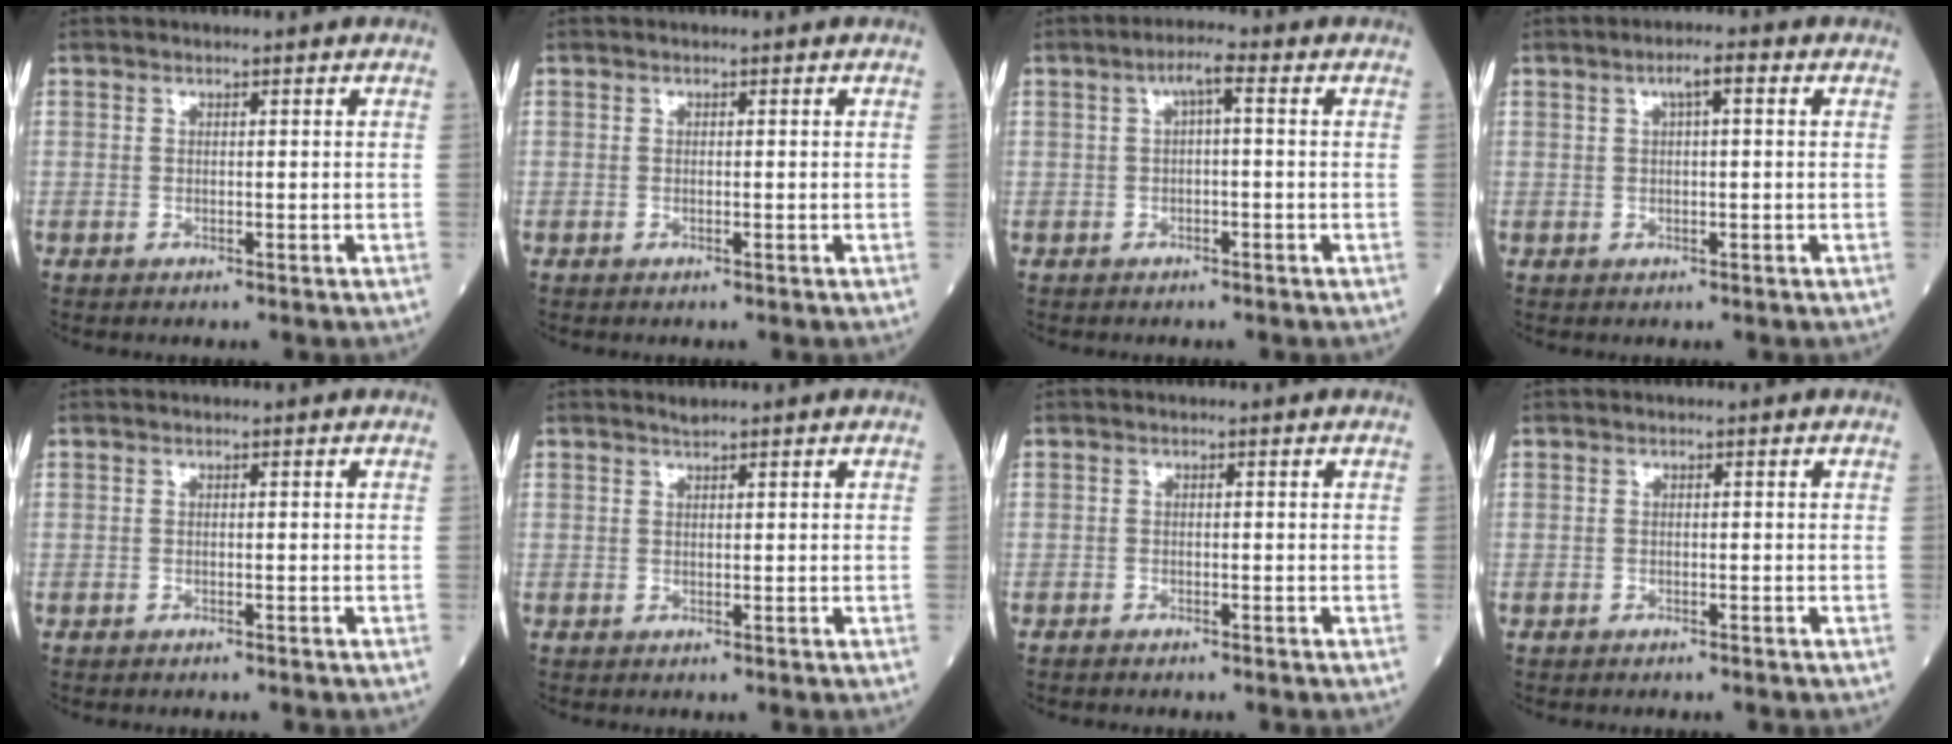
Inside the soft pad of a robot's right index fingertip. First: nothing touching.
{"total": 0.0}
{"total": 3.9, "force": [0.7, 1.3, 3.6], "torque": [-0.078, 0.017, 0.014]}
{"total": 3.4, "force": [1.2, 1.0, 3.1], "torque": [-0.065, 0.015, 0.023]}
{"total": 1.4, "force": [-1.0, 0.7, 0.7], "torque": [-0.024, -0.003, -0.010]}
{"total": 0.8, "force": [0.7, 0.3, 0.3], "torque": [-0.012, 0.012, 0.016]}
{"total": 2.3, "force": [-1.9, 0.9, 1.0], "torque": [-0.025, -0.005, -0.024]}
{"total": 2.3, "force": [-1.7, 1.0, 1.1], "torque": [-0.029, -0.006, -0.017]}